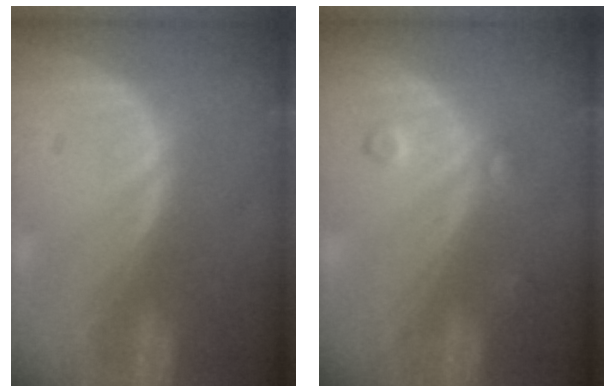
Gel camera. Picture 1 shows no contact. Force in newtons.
{"total": 2.3, "press": 2.3, "slide": 0.2}